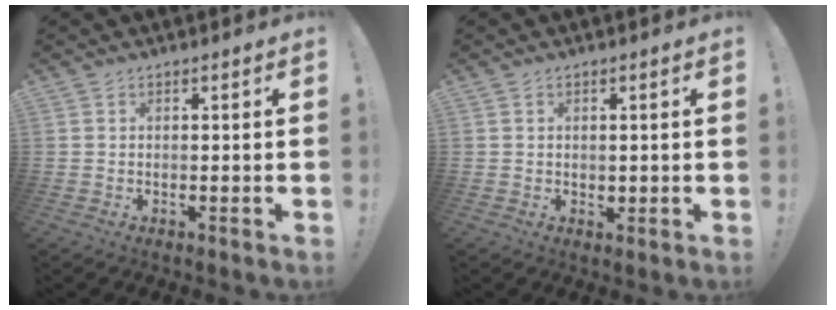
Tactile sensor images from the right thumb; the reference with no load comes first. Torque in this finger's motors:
{"motor_torque": [-0.02, -0.11, -0.20, -0.10, 0.00]}